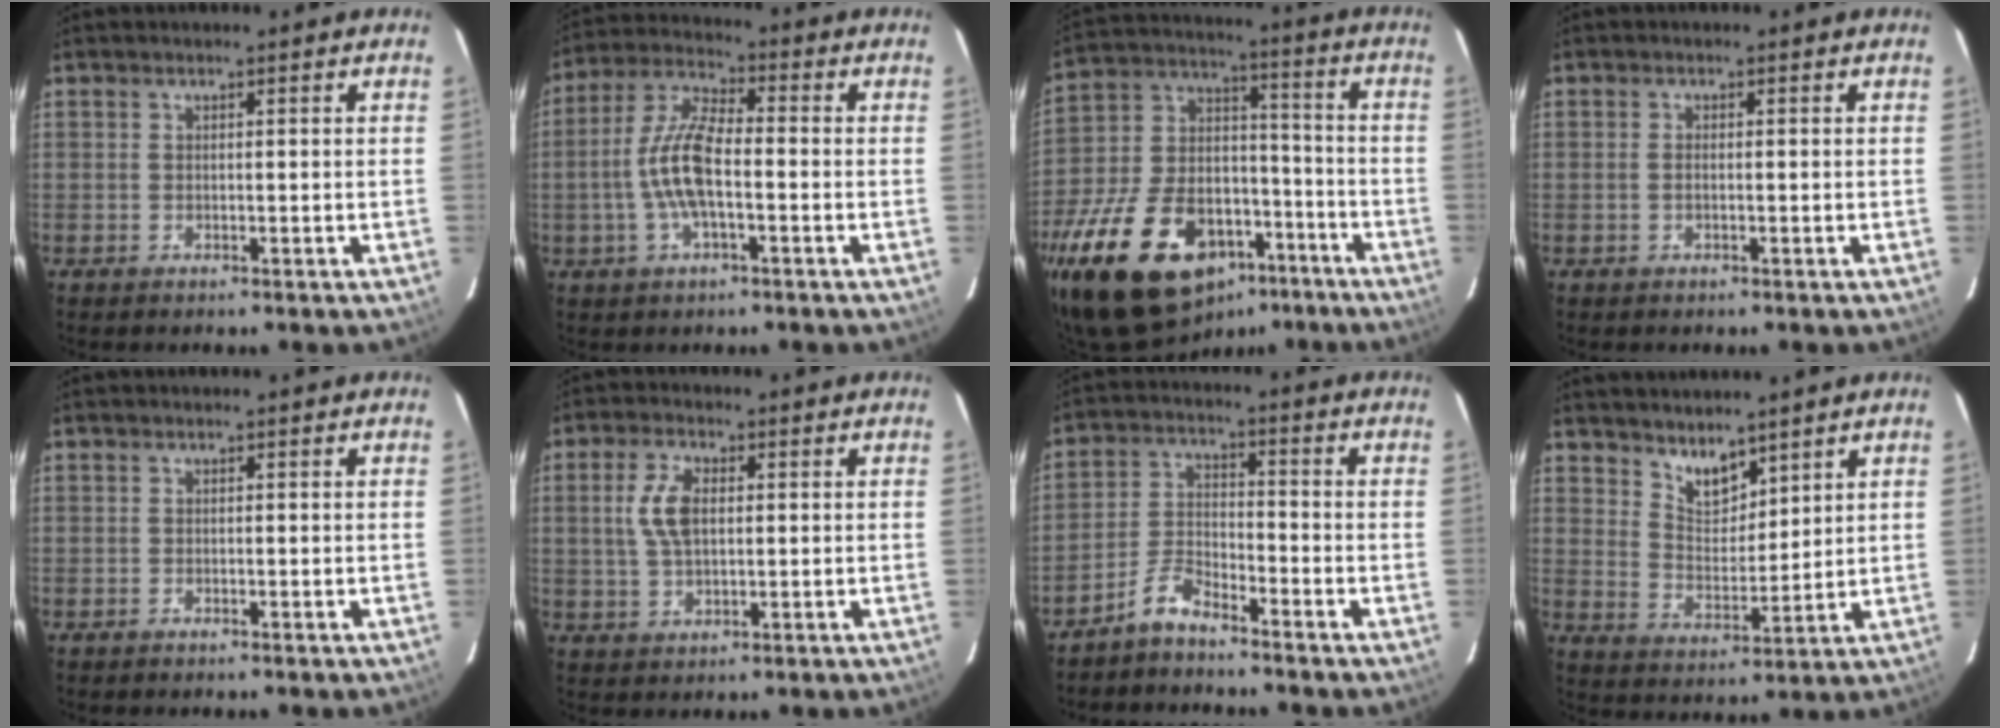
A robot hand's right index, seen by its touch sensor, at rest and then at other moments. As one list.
[{"total": 10.6, "force": [-2.1, 3.7, 9.7], "torque": [-0.205, 0.009, -0.044]}, {"total": 28.4, "force": [-16.2, 16.2, 16.7], "torque": [-0.355, 0.010, -0.246]}, {"total": 0.8, "force": [-0.2, 0.4, 0.7], "torque": [-0.016, 0.001, -0.005]}, {"total": 0.0}, {"total": 6.7, "force": [1.0, 3.7, 5.5], "torque": [-0.111, 0.009, 0.024]}, {"total": 5.2, "force": [-4.4, 1.3, 2.3], "torque": [-0.054, 0.014, -0.092]}, {"total": 6.7, "force": [5.3, 3.0, 2.8], "torque": [-0.038, -0.003, 0.102]}]